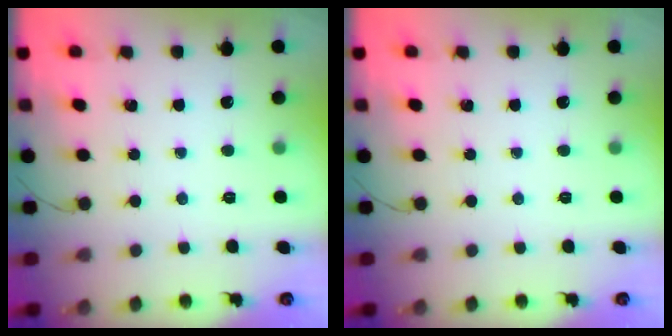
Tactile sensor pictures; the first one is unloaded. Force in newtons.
{"total": 0.0}